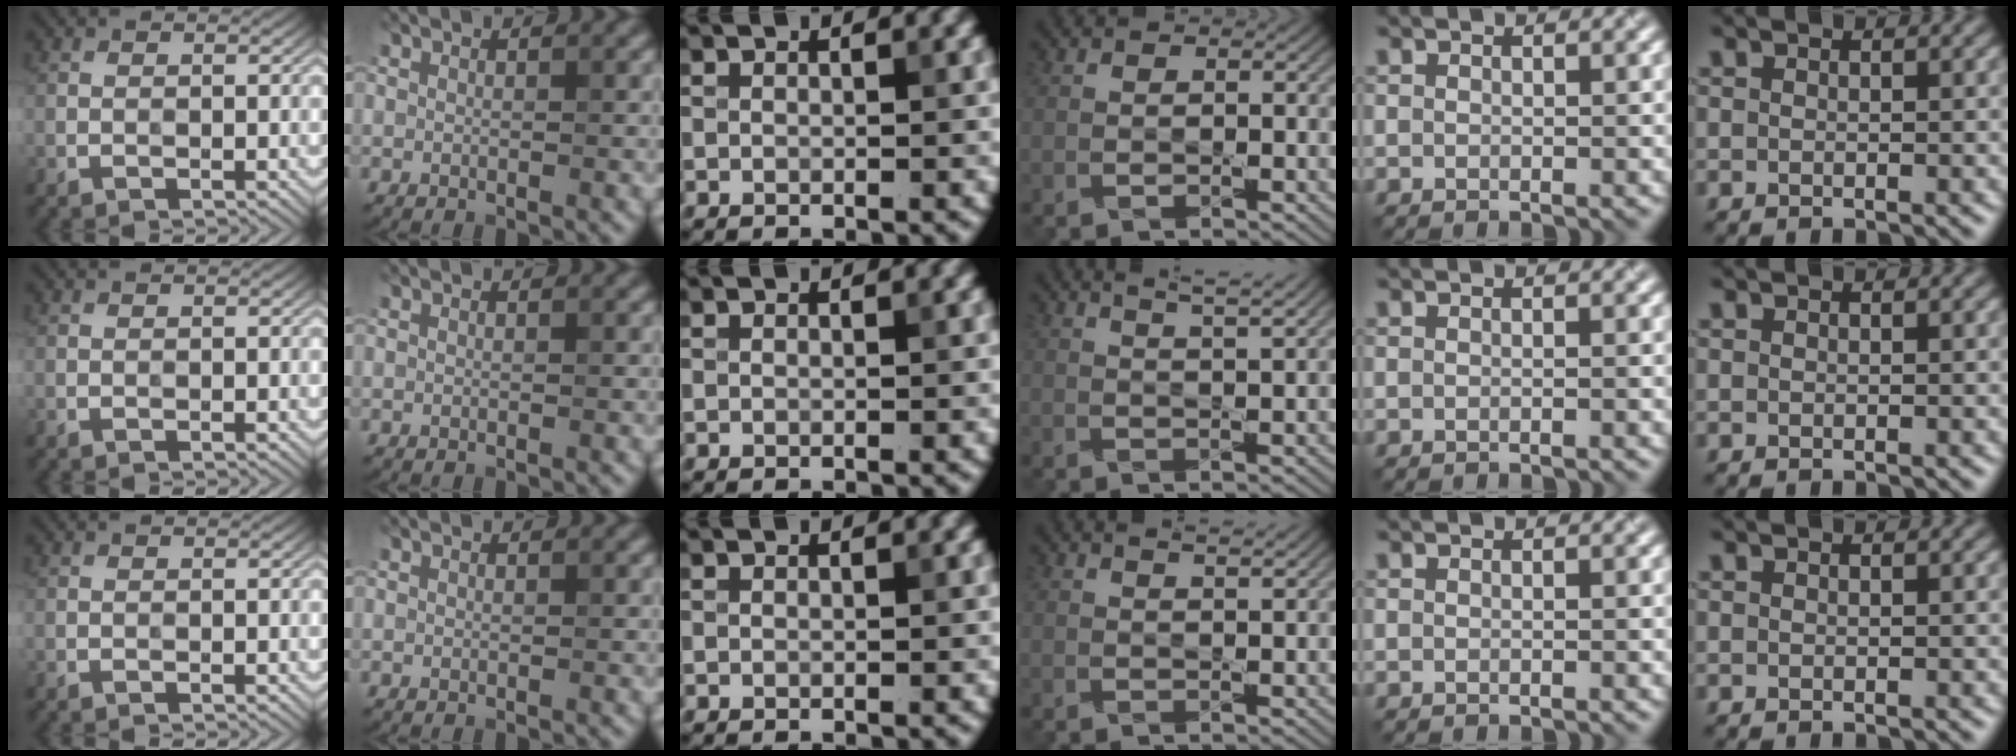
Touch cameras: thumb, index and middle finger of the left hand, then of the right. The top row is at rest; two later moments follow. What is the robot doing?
{"motion": "dispense", "object": "spray bottle"}